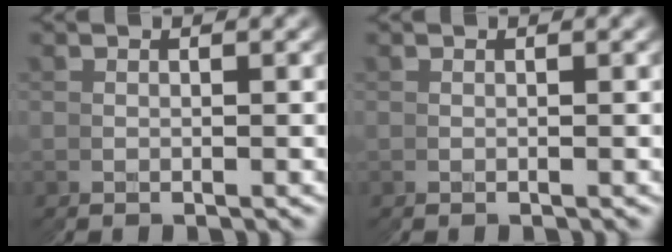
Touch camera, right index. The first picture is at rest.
{"total": 0.0}